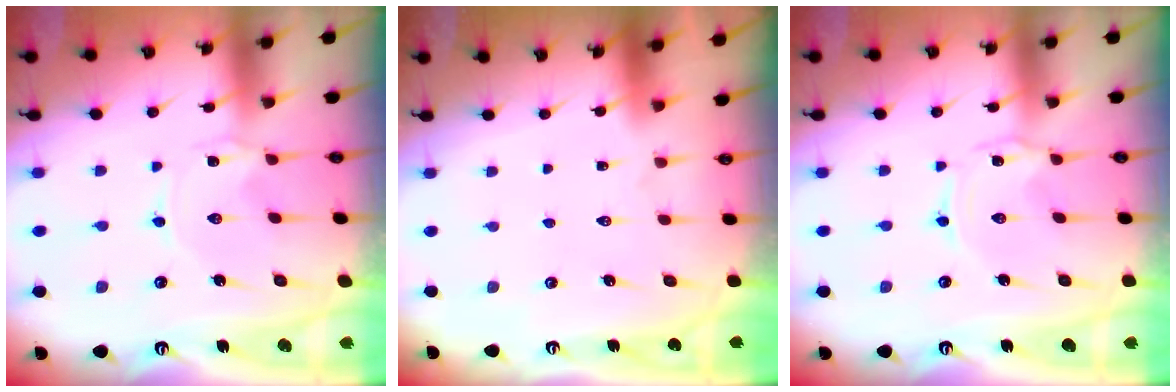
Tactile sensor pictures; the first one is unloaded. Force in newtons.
{"total": 1.6, "press": 1.6, "slide": 0.1}
{"total": 0.0}